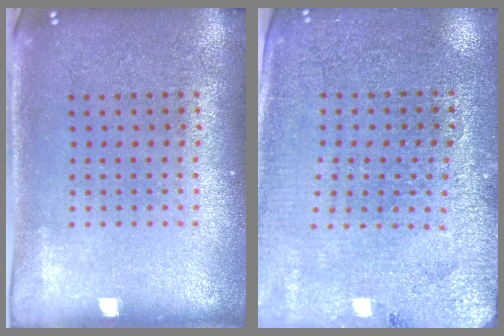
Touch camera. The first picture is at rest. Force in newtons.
{"total": 2.8, "press": 2.8, "slide": 0.5}